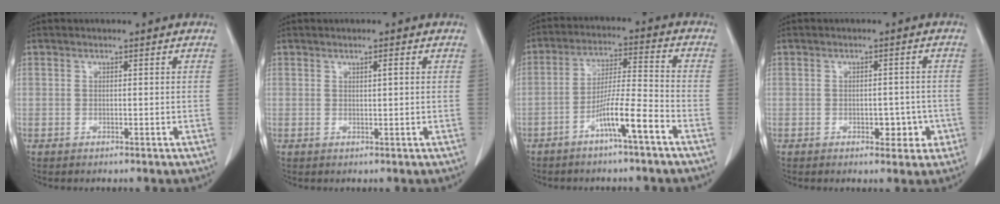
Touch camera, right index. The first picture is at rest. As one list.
[{"total": 1.2, "force": [0.5, 0.1, 1.0], "torque": [-0.018, 0.001, 0.008]}, {"total": 8.1, "force": [-4.6, -0.3, 6.6], "torque": [-0.123, 0.008, -0.082]}, {"total": 3.8, "force": [-1.3, 2.3, 2.7], "torque": [-0.021, 0.010, -0.009]}]